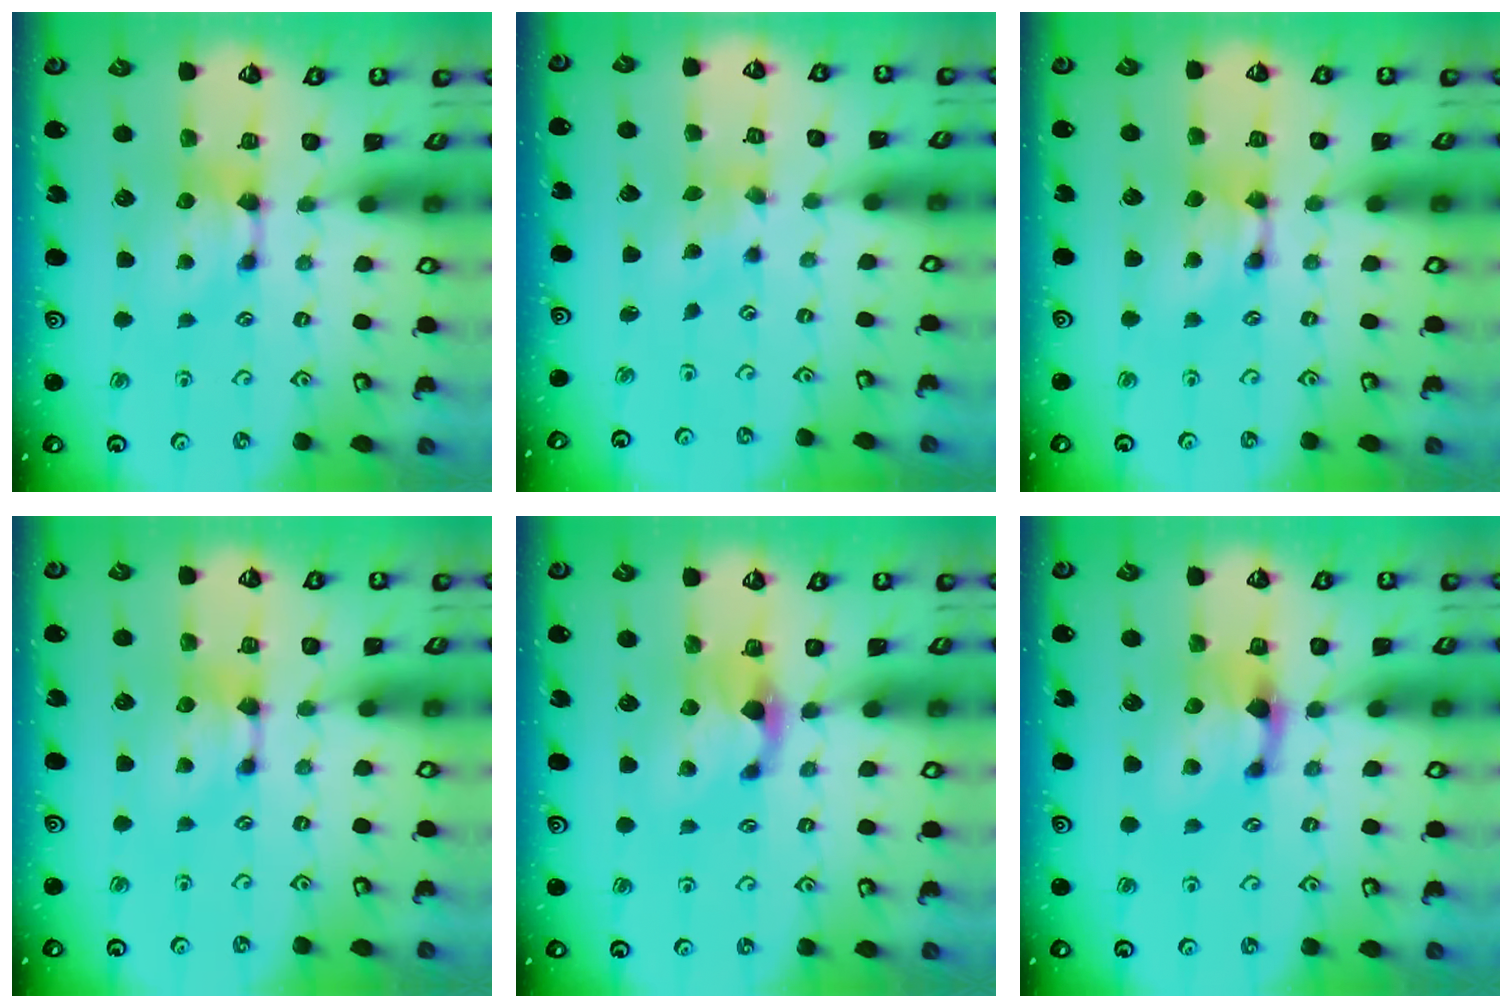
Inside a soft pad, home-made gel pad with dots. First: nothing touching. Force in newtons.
{"total": 1.9, "press": 1.5, "slide": 1.2}
{"total": 1.5, "press": 1.5, "slide": 0.1}
{"total": 0.6, "press": 0.1, "slide": 0.6}
{"total": 1.2, "press": 0.1, "slide": 1.2}
{"total": 1.4, "press": 0.9, "slide": 1.1}